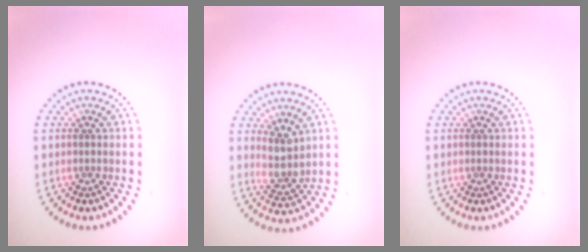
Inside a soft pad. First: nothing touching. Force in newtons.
{"total": 3.0, "press": 2.4, "slide": 1.8}
{"total": 0.0}